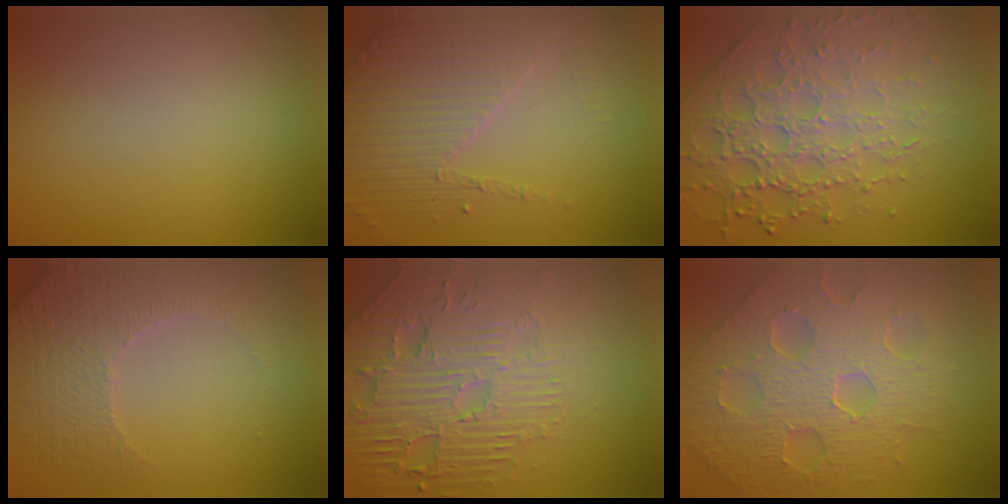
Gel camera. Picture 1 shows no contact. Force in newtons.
{"total": 4.5, "press": 3.4, "slide": 2.9}
{"total": 7.4, "press": 5.4, "slide": 5.1}
{"total": 4.7, "press": 3.3, "slide": 3.3}
{"total": 8.4, "press": 6.0, "slide": 5.8}
{"total": 9.3, "press": 6.5, "slide": 6.6}